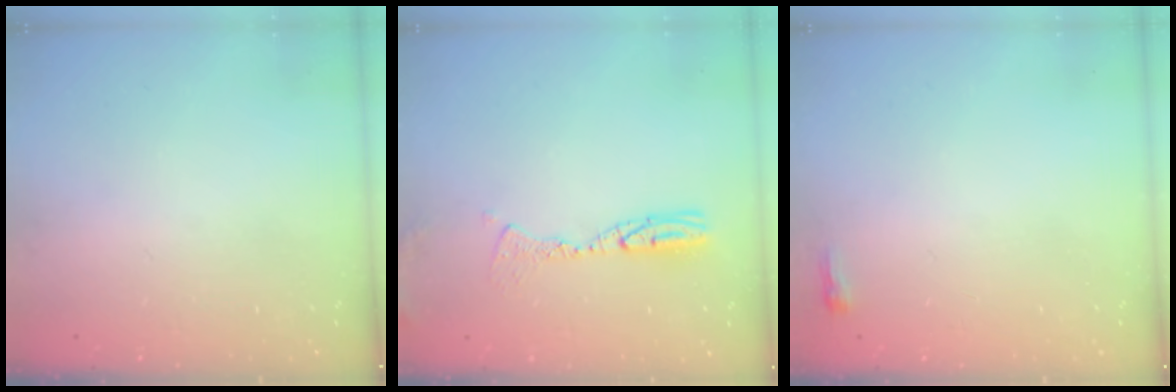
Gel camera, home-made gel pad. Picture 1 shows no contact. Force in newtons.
{"total": 9.6, "press": 9.5, "slide": 1.9}
{"total": 2.3, "press": 2.2, "slide": 0.7}